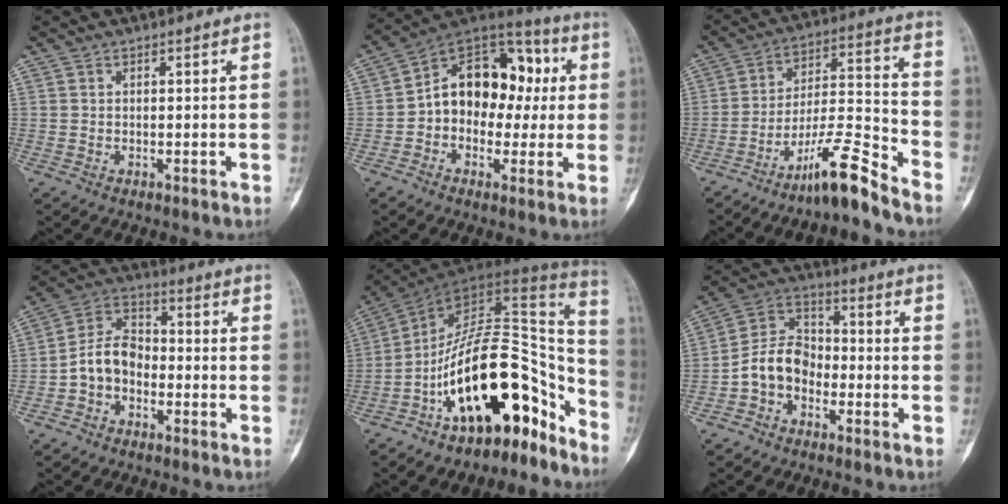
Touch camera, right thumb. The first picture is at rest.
{"total": 17.0, "force": [1.0, 12.2, 11.8], "torque": [-0.119, 0.046, 0.002]}
{"total": 11.7, "force": [-9.2, 0.9, 7.1], "torque": [-0.126, 0.087, -0.164]}
{"total": 8.1, "force": [-2.5, 5.9, 5.0], "torque": [-0.080, 0.039, -0.060]}
{"total": 21.3, "force": [-12.1, 10.0, 14.3], "torque": [-0.152, 0.142, -0.196]}
{"total": 9.1, "force": [-3.3, 6.8, 5.0], "torque": [-0.080, 0.043, -0.075]}